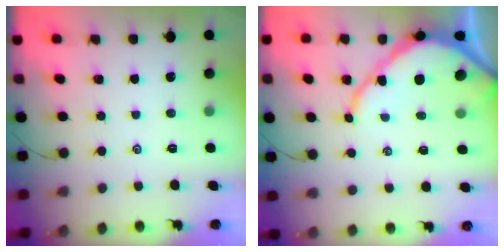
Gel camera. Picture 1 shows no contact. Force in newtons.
{"total": 9.1, "press": 9.0, "slide": 0.7}